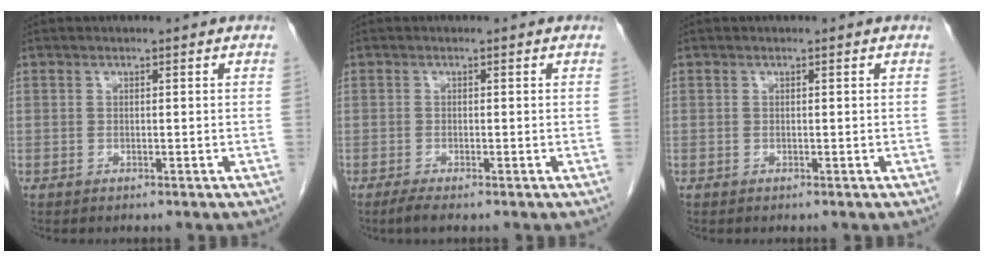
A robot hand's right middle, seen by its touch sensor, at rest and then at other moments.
{"total": 1.6, "force": [-1.2, 0.0, 1.0], "torque": [-0.030, -0.007, -0.025]}
{"total": 0.0}